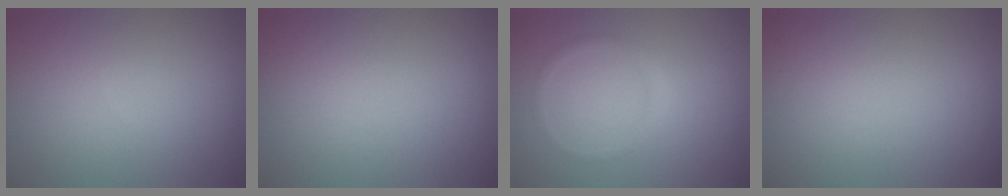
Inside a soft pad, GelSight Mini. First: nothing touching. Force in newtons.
{"total": 0.0}
{"total": 1.2, "press": 1.2, "slide": 0.0}
{"total": 0.0}